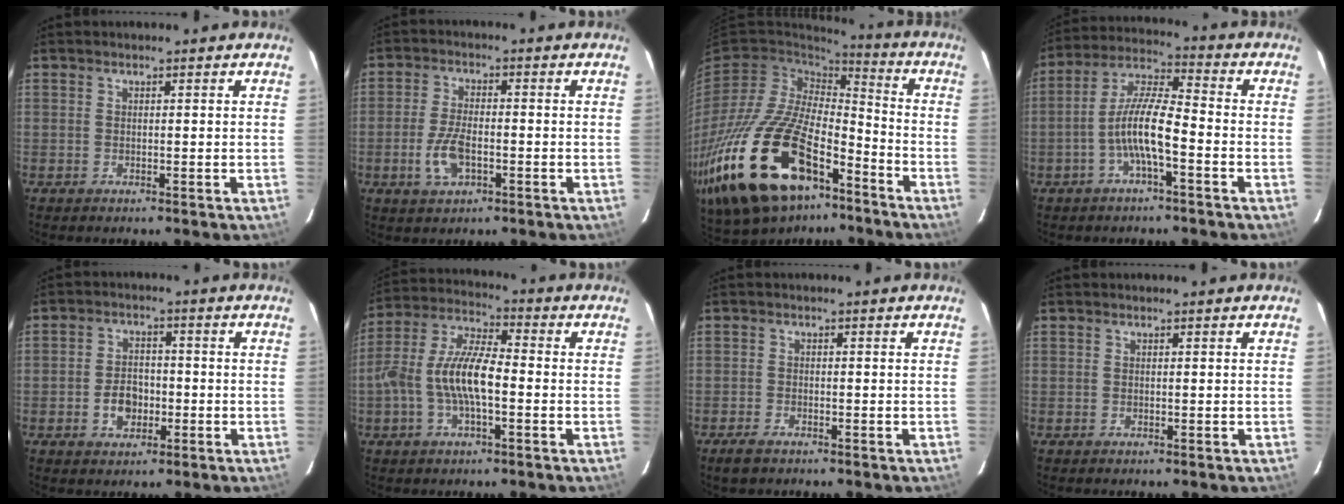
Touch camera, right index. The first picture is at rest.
{"total": 6.7, "force": [-2.3, 3.3, 5.4], "torque": [-0.118, -0.002, -0.041]}
{"total": 29.7, "force": [-15.8, 14.8, 20.3], "torque": [-0.427, -0.024, -0.264]}
{"total": 9.3, "force": [-3.5, 1.8, 8.5], "torque": [-0.181, 0.011, -0.067]}
{"total": 5.7, "force": [-1.9, 4.2, 3.4], "torque": [-0.067, 0.013, -0.026]}
{"total": 11.3, "force": [-2.5, 4.0, 10.3], "torque": [-0.219, 0.009, -0.049]}
{"total": 2.9, "force": [-2.2, 1.3, 1.4], "torque": [-0.038, -0.003, -0.041]}
{"total": 0.0}